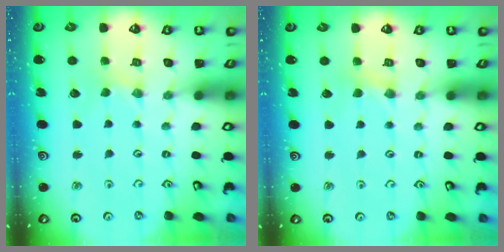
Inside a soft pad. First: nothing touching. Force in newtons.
{"total": 1.9, "press": 1.8, "slide": 0.4}